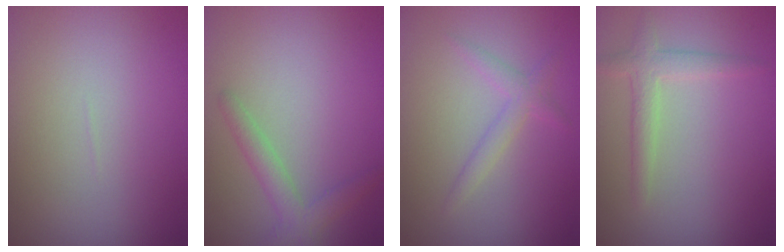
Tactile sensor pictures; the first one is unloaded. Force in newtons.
{"total": 2.3, "press": 2.3, "slide": 0.1}
{"total": 1.7, "press": 1.7, "slide": 0.1}
{"total": 2.3, "press": 2.3, "slide": 0.2}